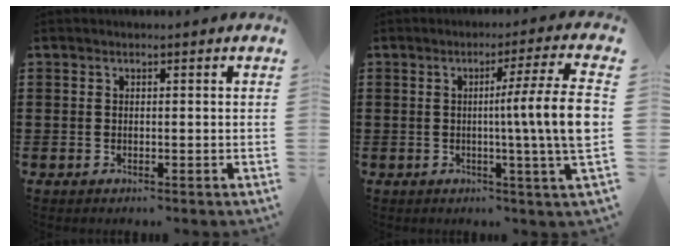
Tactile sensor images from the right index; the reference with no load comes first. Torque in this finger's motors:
{"motor_torque": [1.56, -0.46, 0.33, 0.21]}